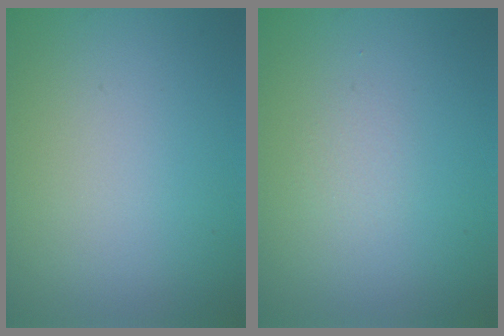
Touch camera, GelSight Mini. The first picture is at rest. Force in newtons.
{"total": 0.7, "press": 0.7, "slide": 0.1}